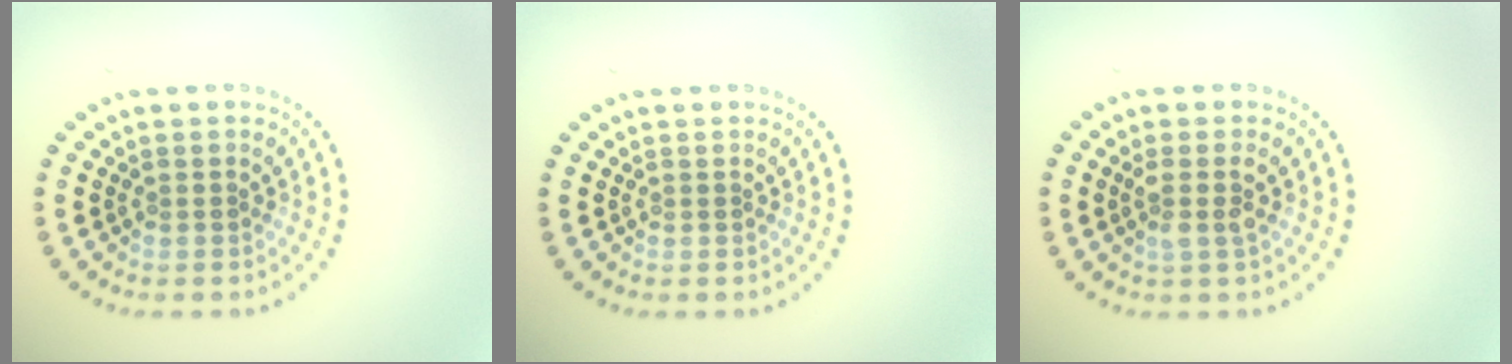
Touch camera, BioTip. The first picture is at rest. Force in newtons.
{"total": 0.0}
{"total": 1.7, "press": 1.4, "slide": 1.0}